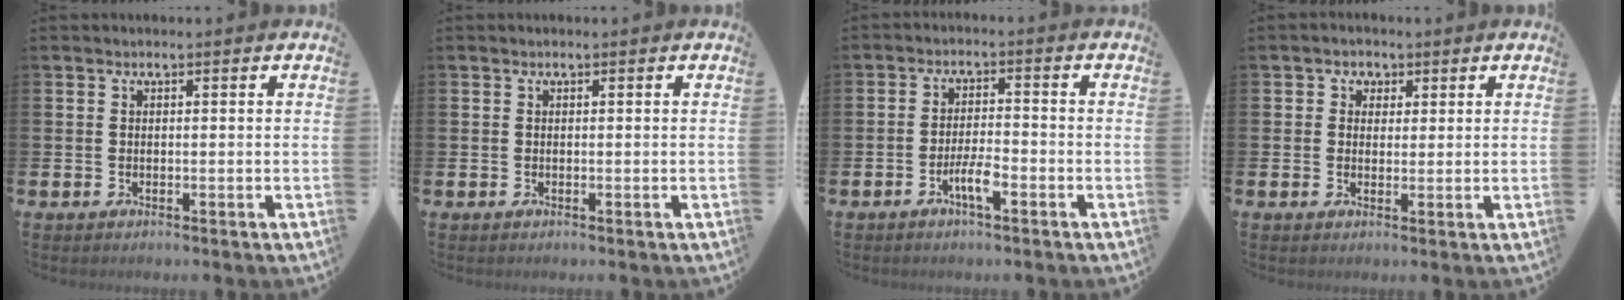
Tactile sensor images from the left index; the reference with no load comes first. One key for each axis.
{"total": 0.0}
{"total": 3.7, "fx": -1.9, "fy": 0.9, "fz": 3.0, "tx": -0.059, "ty": 0.004, "tz": -0.036}
{"total": 2.3, "fx": 1.0, "fy": 2.0, "fz": 0.1, "tx": 0.005, "ty": 0.007, "tz": 0.012}